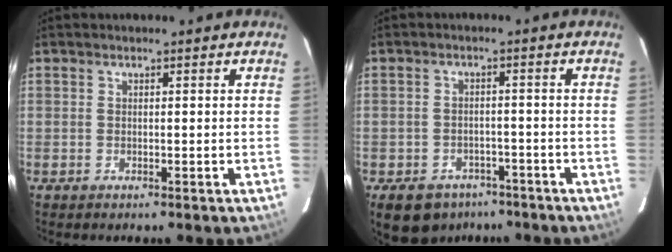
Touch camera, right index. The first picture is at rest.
{"total": 11.9, "force": [-7.9, 7.6, 4.4], "torque": [-0.112, 0.009, -0.101]}